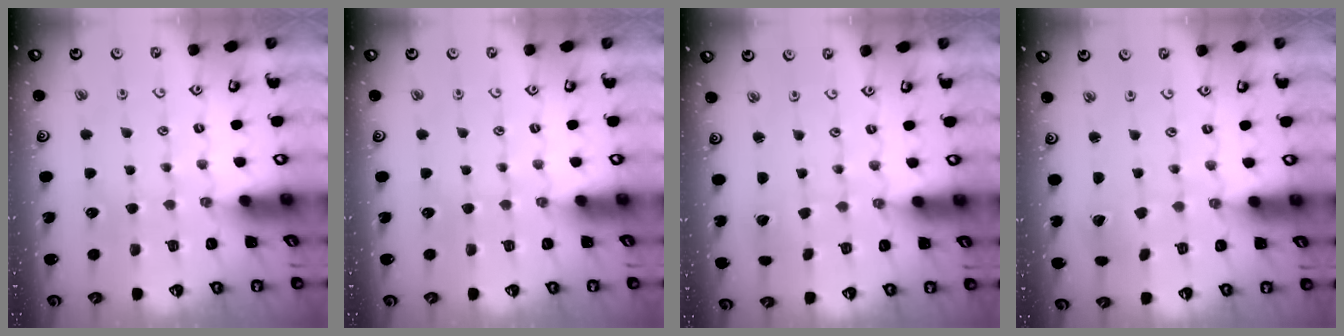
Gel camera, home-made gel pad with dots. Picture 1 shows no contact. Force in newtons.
{"total": 0.0}
{"total": 1.5, "press": 1.5, "slide": 0.0}
{"total": 2.6, "press": 2.6, "slide": 0.3}